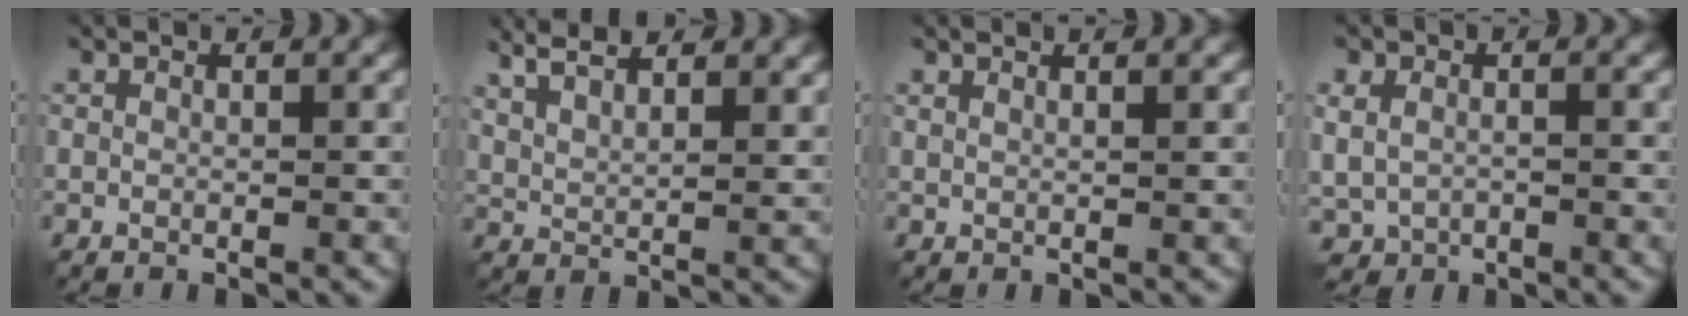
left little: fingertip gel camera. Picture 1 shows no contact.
{"total": 7.2, "force": [5.1, 2.5, 4.4], "torque": [-0.074, 0.022, 0.066]}
{"total": 1.7, "force": [1.2, 0.6, 1.1], "torque": [-0.004, 0.005, 0.004]}
{"total": 3.1, "force": [-0.4, 2.3, 2.0], "torque": [-0.045, -0.010, -0.003]}